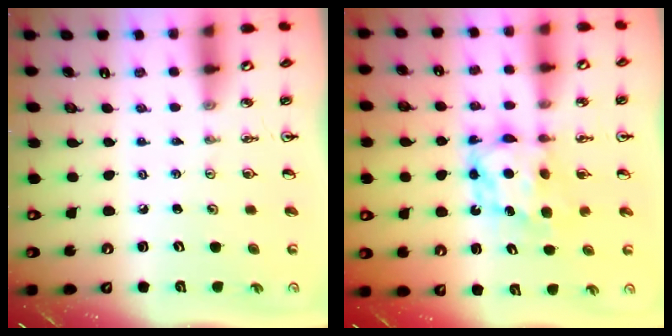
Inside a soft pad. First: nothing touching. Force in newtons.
{"total": 6.3, "press": 6.3, "slide": 0.5}